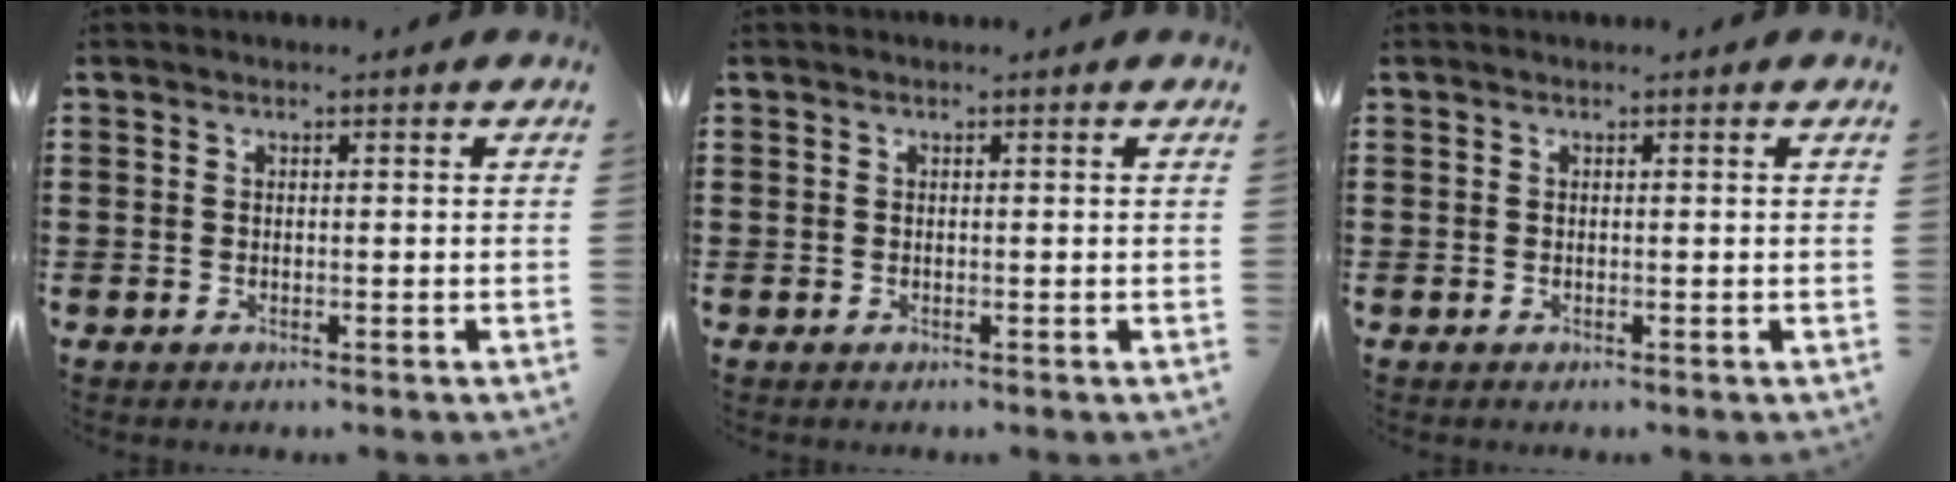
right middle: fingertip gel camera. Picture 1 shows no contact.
{"total": 0.0}
{"total": 0.0}